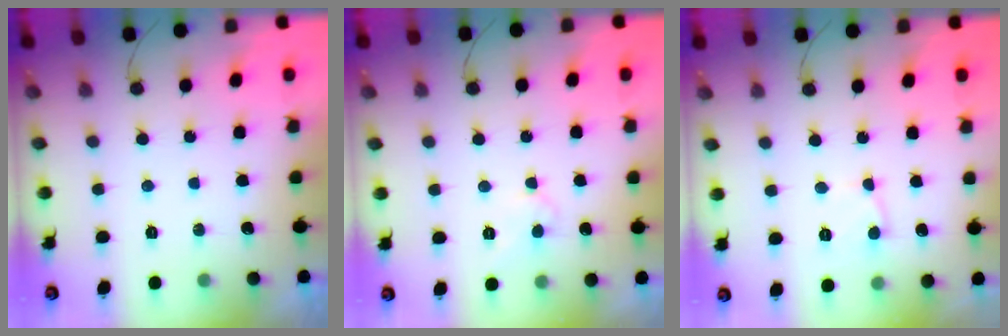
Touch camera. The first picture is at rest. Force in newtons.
{"total": 5.3, "press": 5.3, "slide": 0.4}
{"total": 2.4, "press": 2.4, "slide": 0.1}